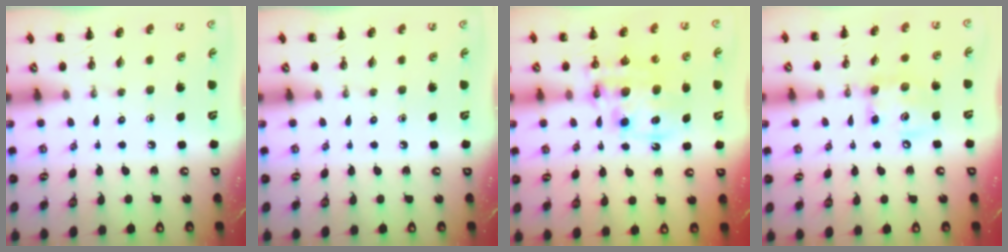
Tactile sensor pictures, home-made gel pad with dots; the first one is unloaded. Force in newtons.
{"total": 0.0}
{"total": 12.3, "press": 12.0, "slide": 2.8}
{"total": 9.9, "press": 9.8, "slide": 1.0}